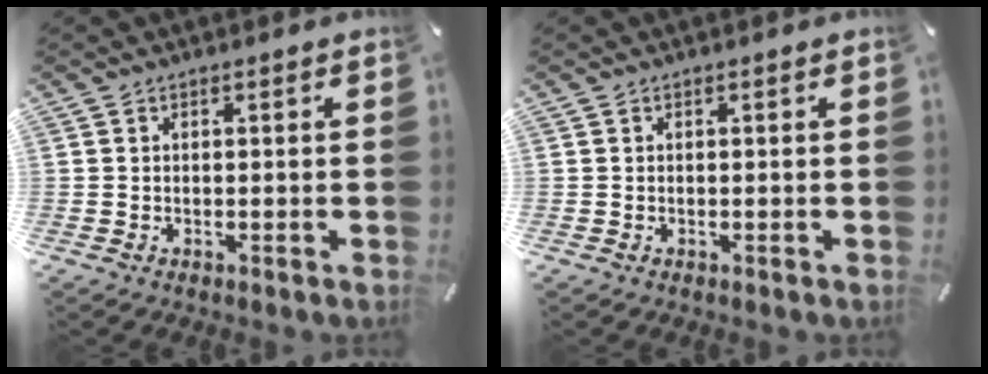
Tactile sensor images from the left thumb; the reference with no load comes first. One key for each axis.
{"total": 0.0}